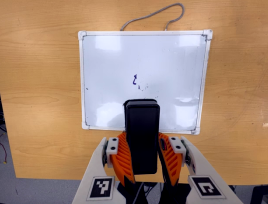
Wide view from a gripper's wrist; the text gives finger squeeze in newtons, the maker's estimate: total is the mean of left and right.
{"total": 12.0, "left": 10.5, "right": 13.5}